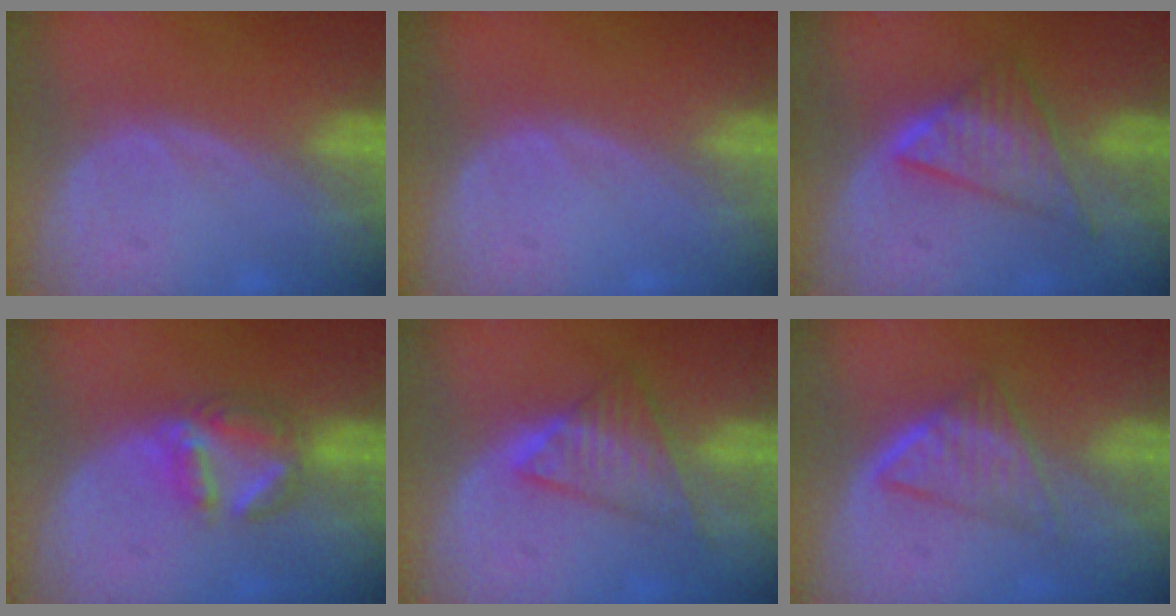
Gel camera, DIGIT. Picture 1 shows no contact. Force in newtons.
{"total": 0.0}
{"total": 6.5, "press": 6.5, "slide": 0.2}
{"total": 6.1, "press": 5.4, "slide": 2.7}
{"total": 6.1, "press": 6.0, "slide": 1.2}
{"total": 5.3, "press": 5.0, "slide": 1.8}